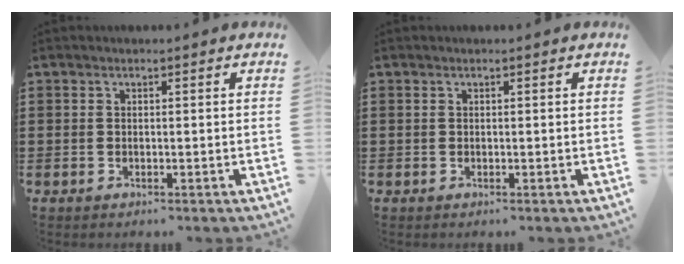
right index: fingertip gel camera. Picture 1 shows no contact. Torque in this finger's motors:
{"motor_torque": [0.88, 1.08, 0.02, 0.02]}